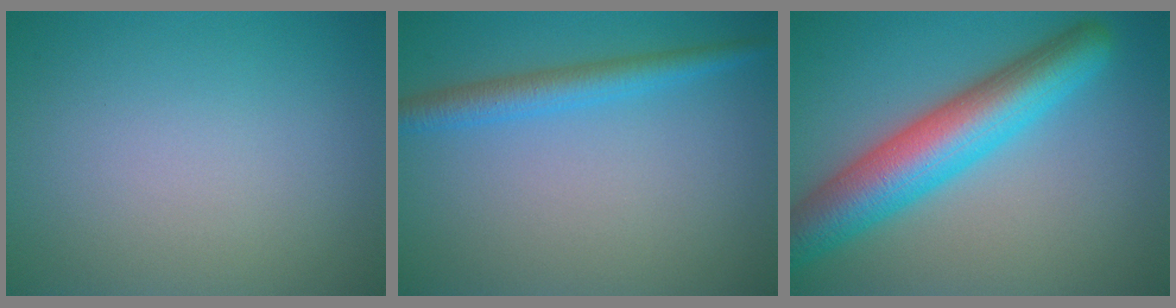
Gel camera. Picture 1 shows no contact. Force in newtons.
{"total": 2.9, "press": 2.9, "slide": 0.1}
{"total": 8.3, "press": 8.3, "slide": 0.2}